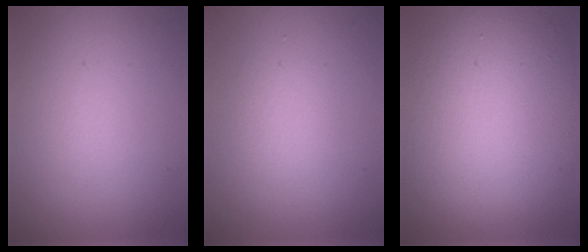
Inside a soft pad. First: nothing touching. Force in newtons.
{"total": 1.5, "press": 1.5, "slide": 0.1}
{"total": 13.2, "press": 13.2, "slide": 0.9}